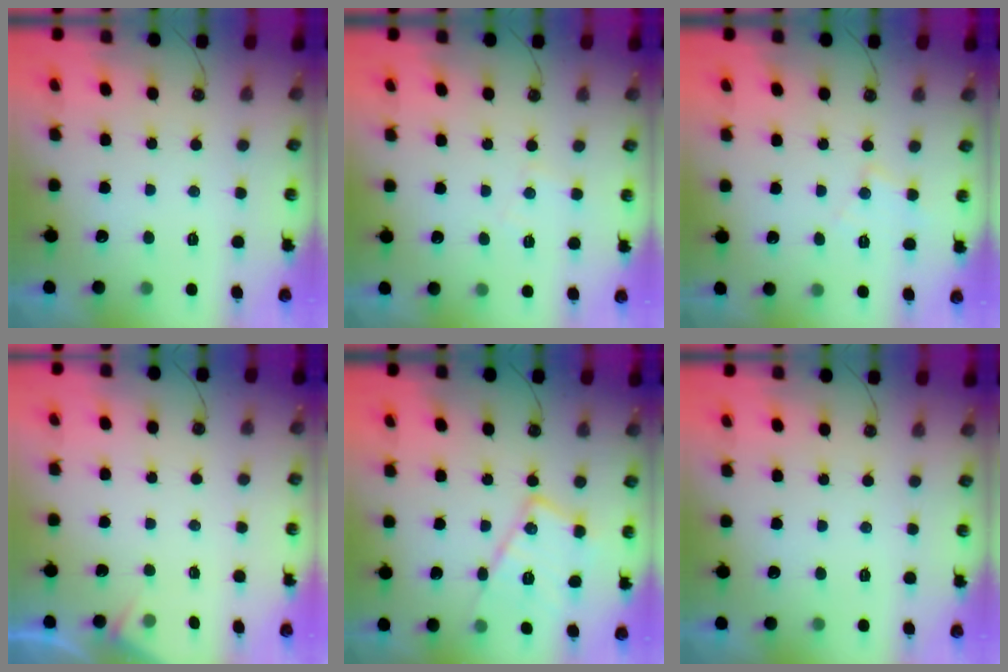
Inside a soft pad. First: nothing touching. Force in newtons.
{"total": 4.5, "press": 4.4, "slide": 0.6}
{"total": 6.5, "press": 6.5, "slide": 0.4}
{"total": 2.9, "press": 2.8, "slide": 0.5}
{"total": 15.3, "press": 15.3, "slide": 0.5}
{"total": 0.0}